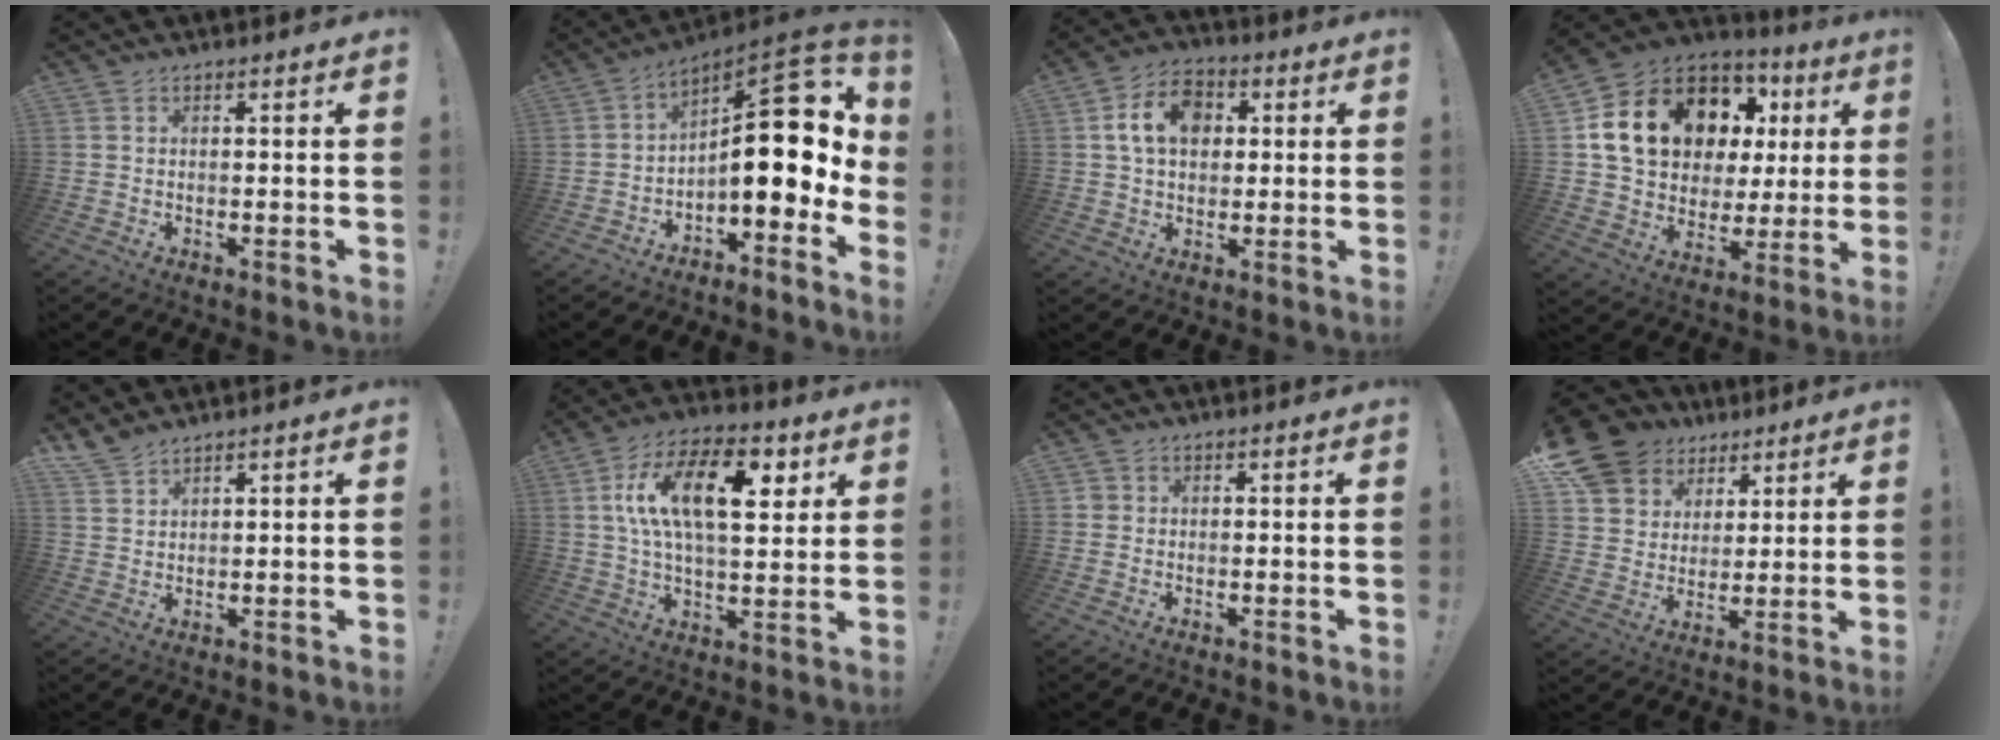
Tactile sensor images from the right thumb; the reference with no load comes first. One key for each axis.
{"total": 16.8, "fx": 1.5, "fy": 7.2, "fz": 15.1, "tx": -0.199, "ty": -0.016, "tz": 0.031}
{"total": 12.1, "fx": 3.0, "fy": 9.1, "fz": 7.5, "tx": -0.119, "ty": 0.015, "tz": 0.060}
{"total": 19.4, "fx": 8.3, "fy": 12.9, "fz": 11.9, "tx": -0.192, "ty": -0.034, "tz": 0.172}
{"total": 4.5, "fx": 4.1, "fy": 1.3, "fz": 1.5, "tx": -0.033, "ty": -0.024, "tz": 0.079}
{"total": 19.2, "fx": 5.9, "fy": 9.2, "fz": 15.7, "tx": -0.280, "ty": -0.001, "tz": 0.090}
{"total": 1.3, "fx": 0.3, "fy": 1.3, "fz": 0.3, "tx": -0.012, "ty": 0.005, "tz": 0.007}
{"total": 14.0, "fx": 7.8, "fy": 10.8, "fz": 4.3, "tx": -0.074, "ty": -0.043, "tz": 0.163}